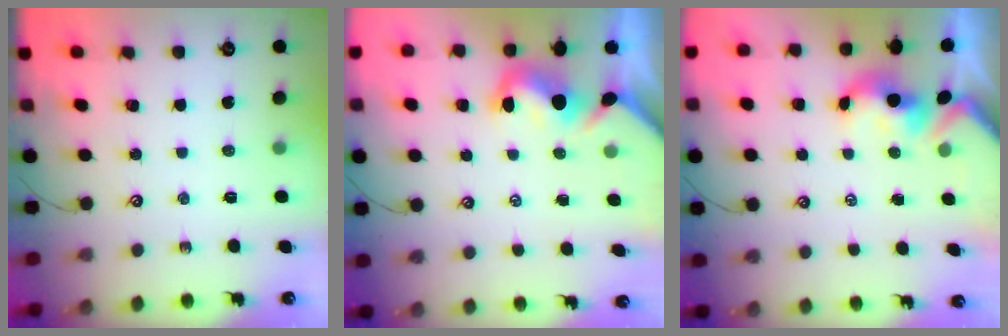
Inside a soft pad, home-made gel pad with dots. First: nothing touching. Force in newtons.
{"total": 1.9, "press": 1.6, "slide": 1.0}
{"total": 1.8, "press": 1.6, "slide": 0.8}